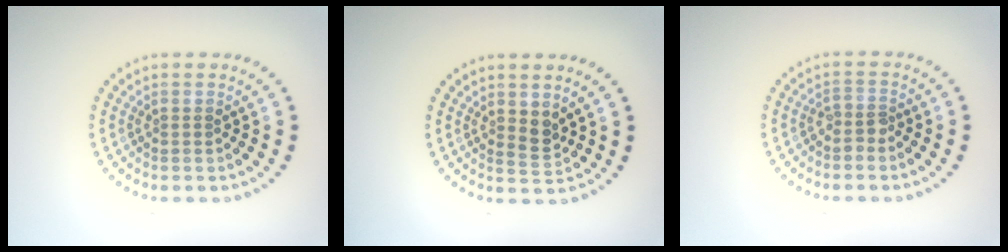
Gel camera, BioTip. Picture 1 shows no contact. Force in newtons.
{"total": 1.4, "press": 1.3, "slide": 0.7}
{"total": 1.4, "press": 1.1, "slide": 0.8}